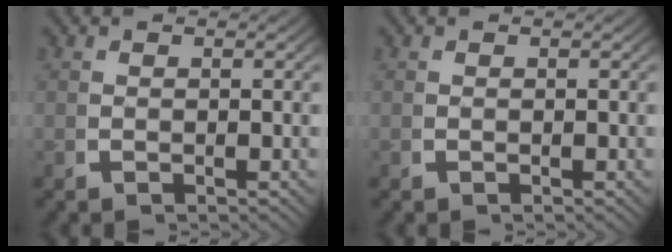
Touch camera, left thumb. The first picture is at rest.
{"total": 0.0}